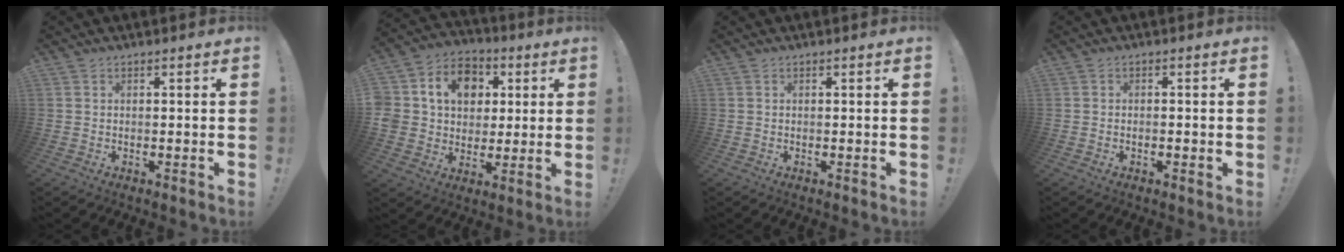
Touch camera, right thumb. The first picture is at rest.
{"total": 14.6, "force": [4.2, 12.1, 7.0], "torque": [-0.113, -0.003, 0.089]}
{"total": 0.0}
{"total": 0.9, "force": [-0.4, 0.5, 0.6], "torque": [-0.011, 0.003, -0.007]}